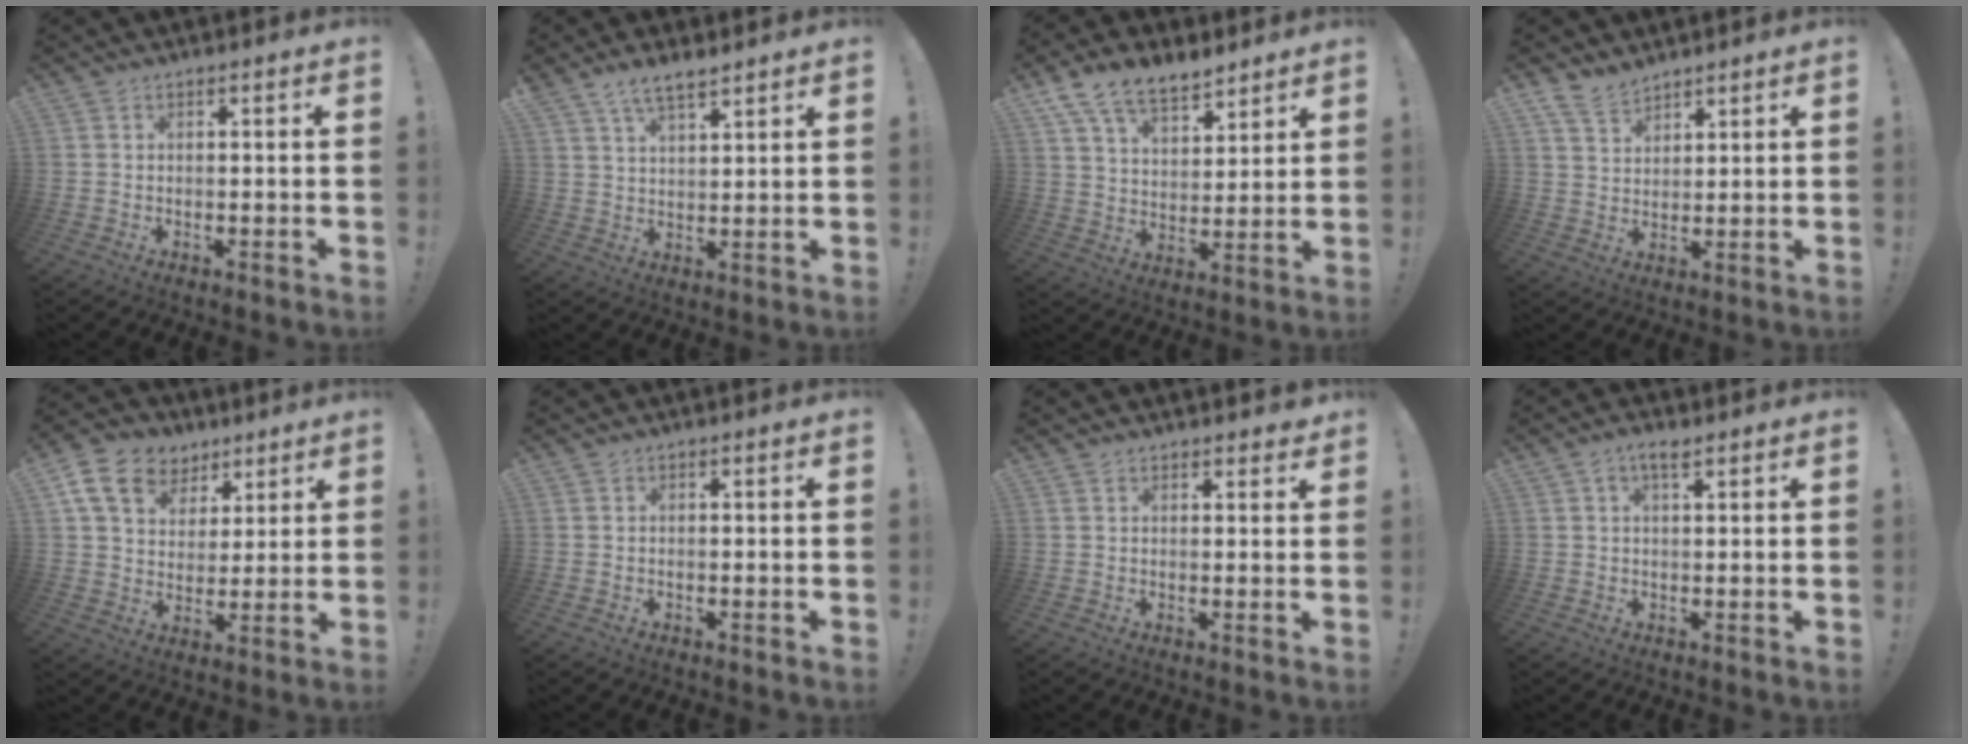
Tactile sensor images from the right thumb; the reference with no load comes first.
{"total": 6.0, "force": [4.8, 1.9, 3.0], "torque": [-0.045, -0.027, 0.087]}
{"total": 12.2, "force": [8.8, 6.2, 5.7], "torque": [-0.102, -0.051, 0.168]}
{"total": 6.4, "force": [5.4, 2.8, 1.9], "torque": [-0.044, -0.028, 0.106]}
{"total": 14.6, "force": [7.3, 10.7, 6.7], "torque": [-0.102, -0.034, 0.143]}
{"total": 0.0}
{"total": 2.2, "force": [1.7, 1.3, 0.4], "torque": [0.013, -0.014, 0.029]}
{"total": 3.5, "force": [1.7, 1.3, 2.8], "torque": [-0.049, 0.000, 0.027]}